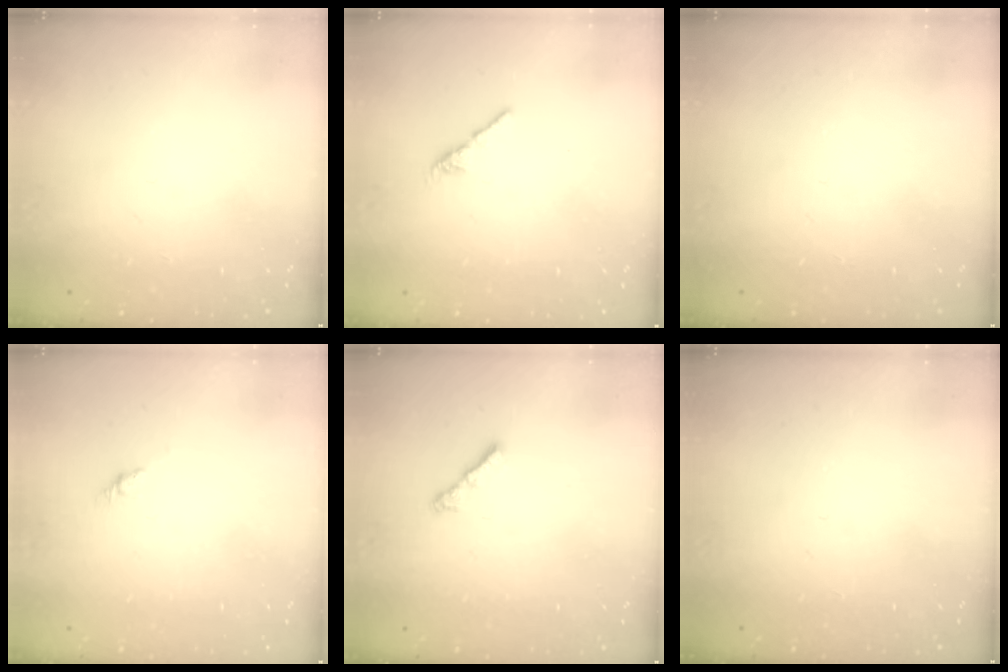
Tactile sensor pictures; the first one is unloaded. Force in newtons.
{"total": 2.4, "press": 2.3, "slide": 0.8}
{"total": 0.0}
{"total": 3.0, "press": 2.9, "slide": 0.7}
{"total": 3.0, "press": 2.9, "slide": 0.6}
{"total": 0.0}